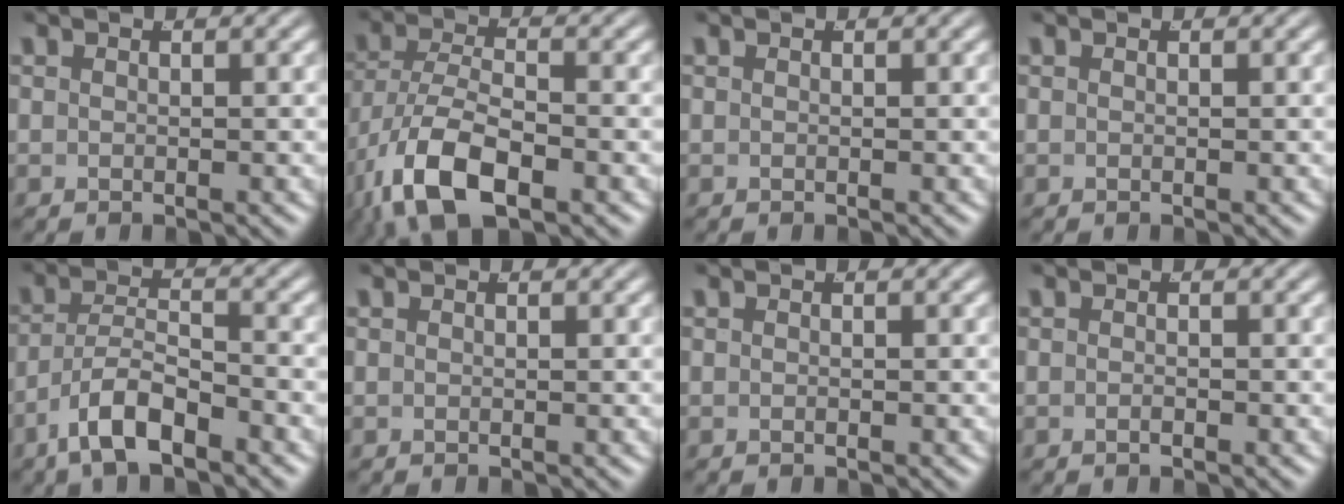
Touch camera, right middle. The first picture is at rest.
{"total": 7.4, "force": [-3.4, 3.7, 5.4], "torque": [-0.128, -0.044, -0.029]}
{"total": 0.0}
{"total": 0.0}
{"total": 4.8, "force": [-2.9, 2.3, 3.0], "torque": [-0.058, -0.011, -0.050]}
{"total": 0.0}
{"total": 0.0}
{"total": 0.6, "force": [-0.5, 0.0, 0.2], "torque": [-0.008, -0.002, -0.009]}